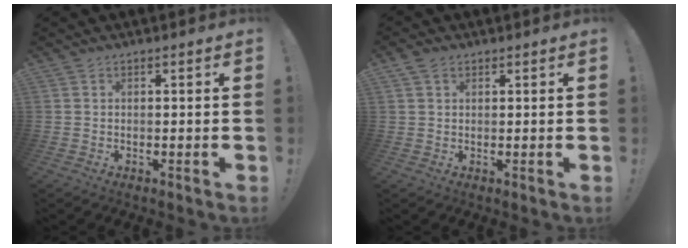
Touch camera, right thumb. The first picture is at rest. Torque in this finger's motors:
{"motor_torque": [0.19, 0.13, 0.51, -0.01, 0.04]}